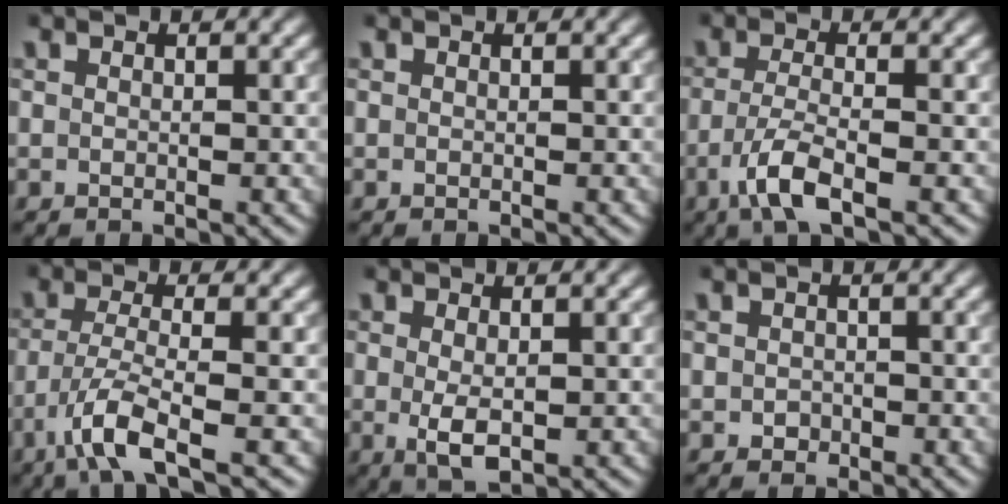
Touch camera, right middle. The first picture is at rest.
{"total": 0.0}
{"total": 3.7, "force": [-1.8, 0.9, 3.1], "torque": [-0.066, -0.003, -0.043]}
{"total": 4.5, "force": [-2.5, 0.8, 3.7], "torque": [-0.072, -0.004, -0.056]}
{"total": 2.7, "force": [-0.1, 1.1, 2.4], "torque": [-0.047, -0.006, 0.001]}
{"total": 0.9, "force": [-0.3, 0.8, 0.3], "torque": [-0.001, -0.003, -0.006]}